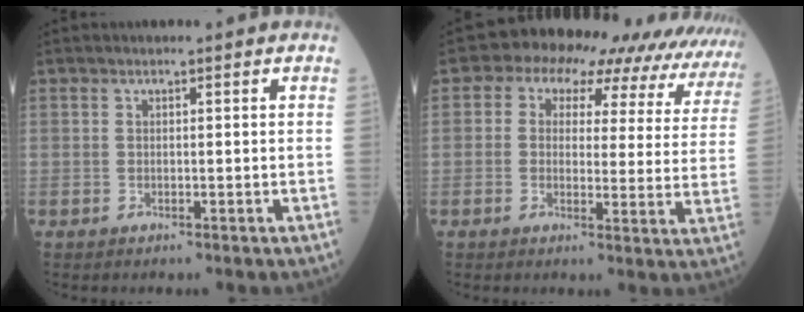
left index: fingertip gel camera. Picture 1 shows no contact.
{"total": 17.3, "force": [14.3, 7.4, 6.2], "torque": [-0.059, 0.021, 0.136]}